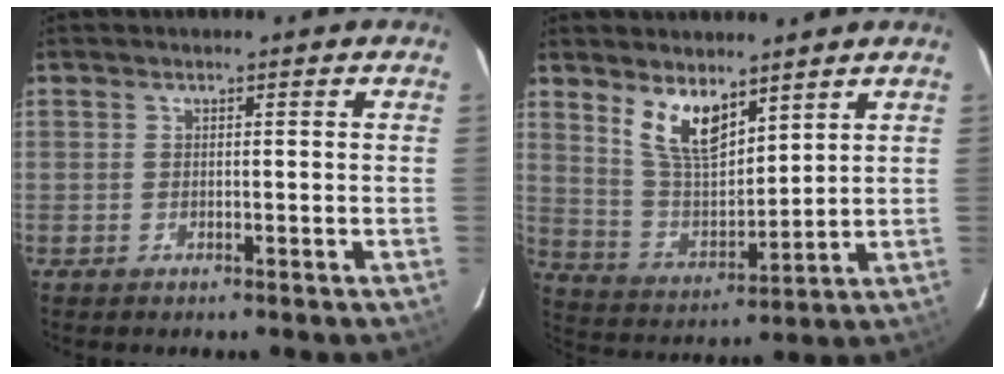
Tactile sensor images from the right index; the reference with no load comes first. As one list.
[{"total": 9.9, "force": [6.5, 4.0, 6.4], "torque": [-0.121, -0.004, 0.136]}]